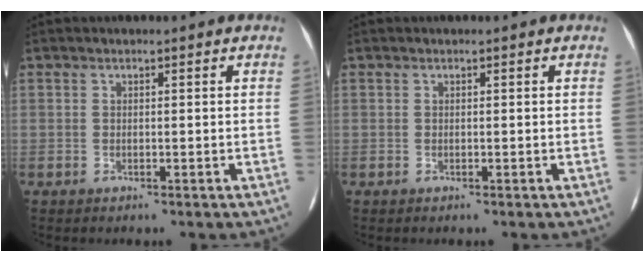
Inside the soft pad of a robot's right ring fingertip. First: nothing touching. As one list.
[{"total": 0.0}]